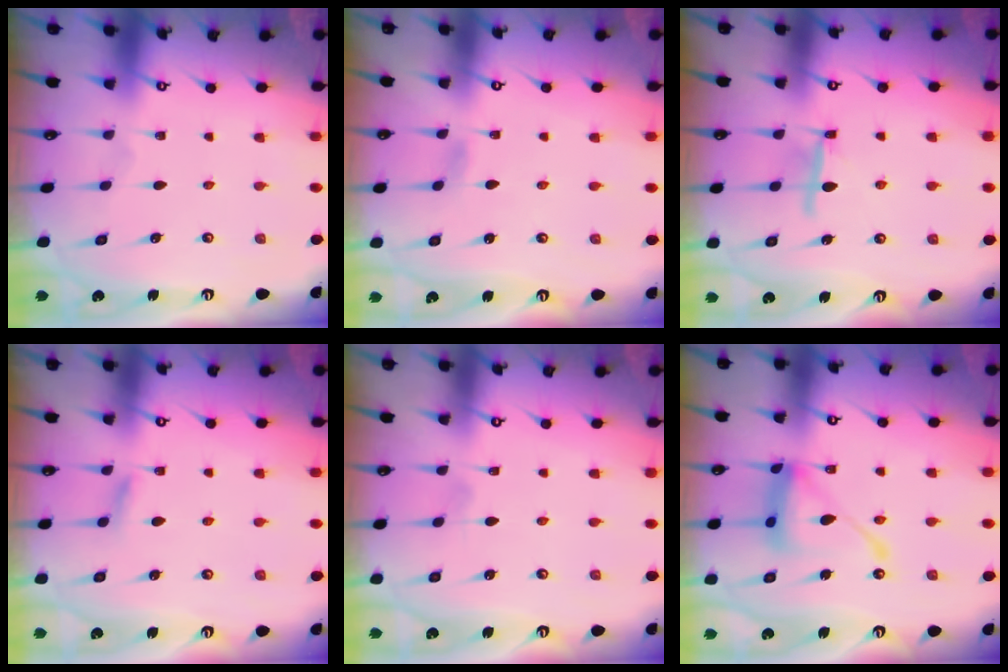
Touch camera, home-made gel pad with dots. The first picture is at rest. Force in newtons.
{"total": 3.2, "press": 3.2, "slide": 0.4}
{"total": 6.1, "press": 6.1, "slide": 0.4}
{"total": 5.1, "press": 5.0, "slide": 0.8}
{"total": 2.5, "press": 2.5, "slide": 0.4}
{"total": 15.6, "press": 15.6, "slide": 1.4}